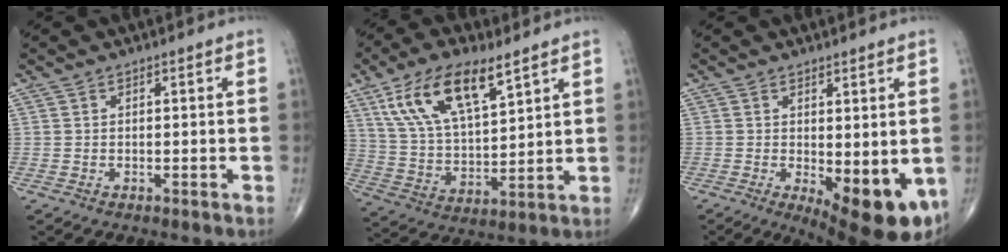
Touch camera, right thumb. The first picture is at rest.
{"total": 16.0, "force": [8.7, 6.3, 11.8], "torque": [-0.205, -0.027, 0.170]}
{"total": 11.9, "force": [-2.8, 4.2, 10.7], "torque": [-0.135, -0.028, -0.024]}